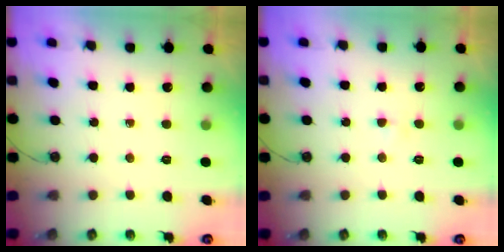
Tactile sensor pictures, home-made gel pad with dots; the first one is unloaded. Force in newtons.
{"total": 2.1, "press": 2.1, "slide": 0.3}